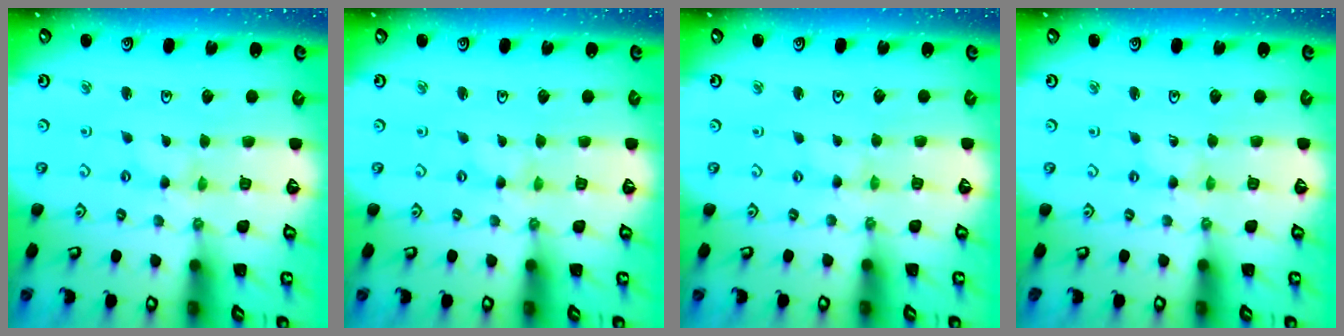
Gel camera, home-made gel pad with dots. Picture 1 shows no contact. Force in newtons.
{"total": 0.0}
{"total": 0.9, "press": 0.9, "slide": 0.1}
{"total": 0.0}